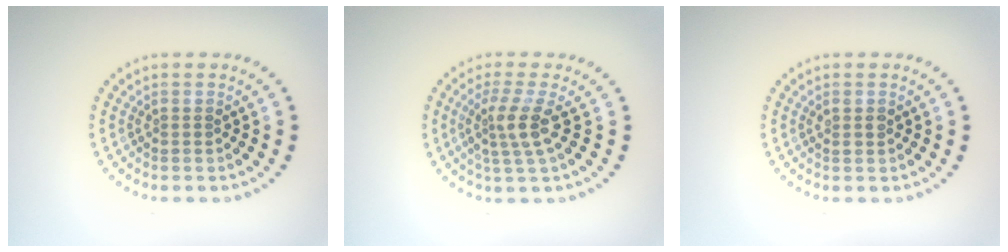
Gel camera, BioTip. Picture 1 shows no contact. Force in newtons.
{"total": 2.9, "press": 2.2, "slide": 1.8}
{"total": 0.9, "press": 0.8, "slide": 0.3}